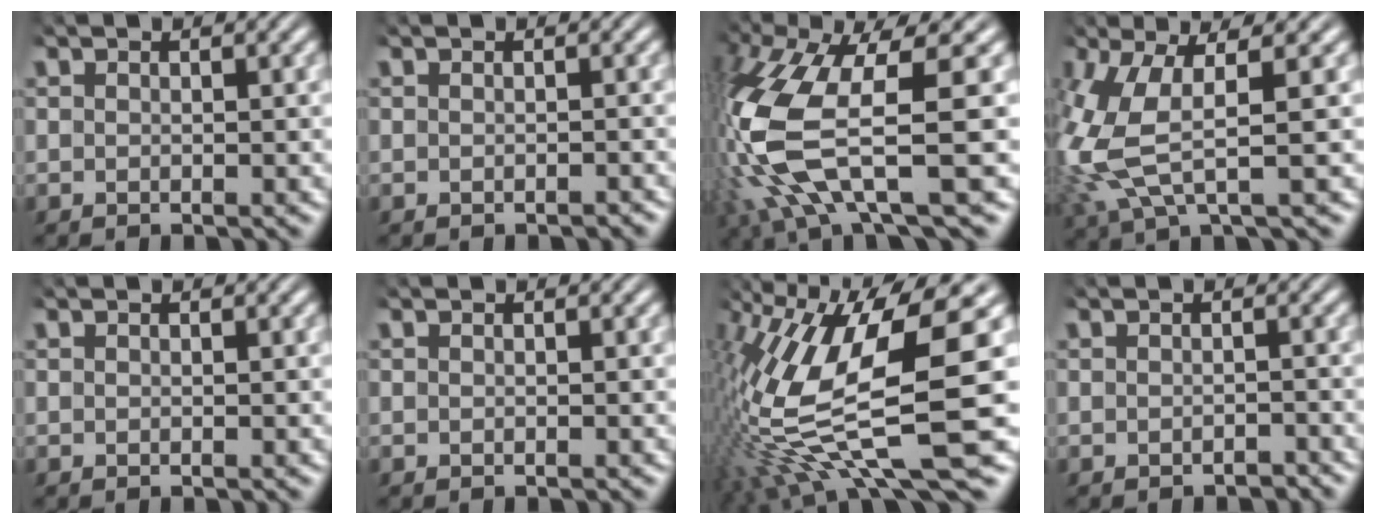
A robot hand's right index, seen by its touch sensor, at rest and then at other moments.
{"total": 0.8, "force": [-0.7, 0.2, 0.1], "torque": [0.001, 0.000, -0.013]}
{"total": 9.7, "force": [-1.4, 4.2, 8.6], "torque": [-0.218, -0.034, -0.007]}
{"total": 7.6, "force": [-0.6, 5.0, 5.7], "torque": [-0.154, -0.015, -0.009]}
{"total": 0.0}
{"total": 0.0}
{"total": 13.1, "force": [-2.5, 6.0, 11.4], "torque": [-0.207, -0.038, -0.029]}
{"total": 1.4, "force": [-1.4, 0.5, 0.1], "torque": [0.000, -0.001, -0.024]}